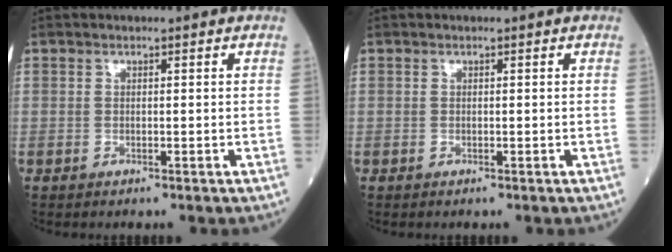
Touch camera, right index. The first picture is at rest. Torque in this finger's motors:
{"motor_torque": [0.01, 0.01, 0.00, -0.01]}